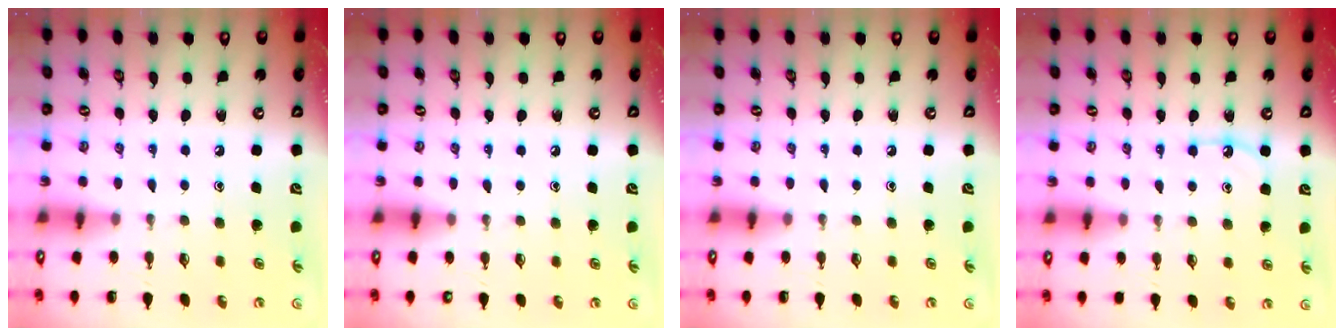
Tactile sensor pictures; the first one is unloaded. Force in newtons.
{"total": 3.9, "press": 3.9, "slide": 0.6}
{"total": 0.0}
{"total": 6.2, "press": 6.2, "slide": 0.5}